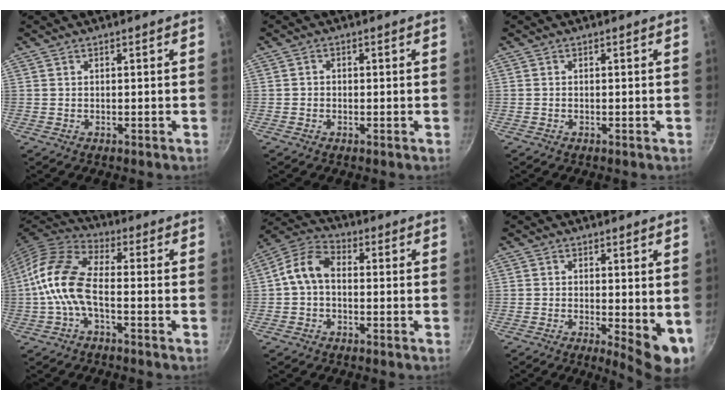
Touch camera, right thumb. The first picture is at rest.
{"total": 1.0, "force": [-0.3, 0.9, 0.4], "torque": [-0.006, 0.003, -0.008]}
{"total": 0.0}
{"total": 11.0, "force": [-2.4, 5.1, 9.4], "torque": [-0.195, 0.033, -0.067]}
{"total": 7.3, "force": [-0.5, 5.1, 5.3], "torque": [-0.099, 0.030, -0.026]}
{"total": 7.7, "force": [-0.6, 2.7, 7.2], "torque": [-0.083, -0.012, -0.004]}